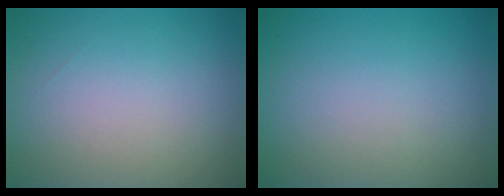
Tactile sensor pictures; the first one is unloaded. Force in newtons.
{"total": 0.0}